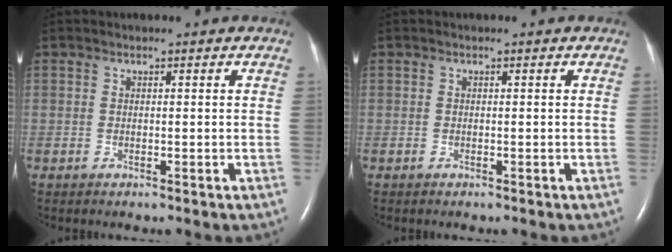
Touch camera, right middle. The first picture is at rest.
{"total": 0.0}